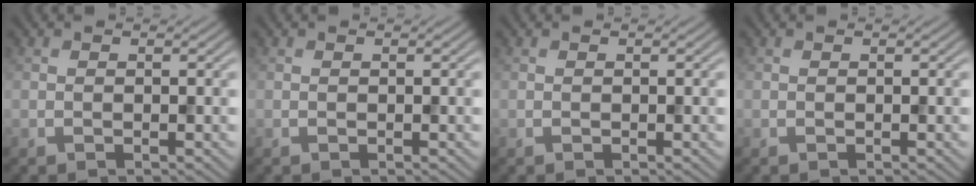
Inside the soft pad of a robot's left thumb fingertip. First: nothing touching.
{"total": 0.0}
{"total": 0.0}
{"total": 0.0}